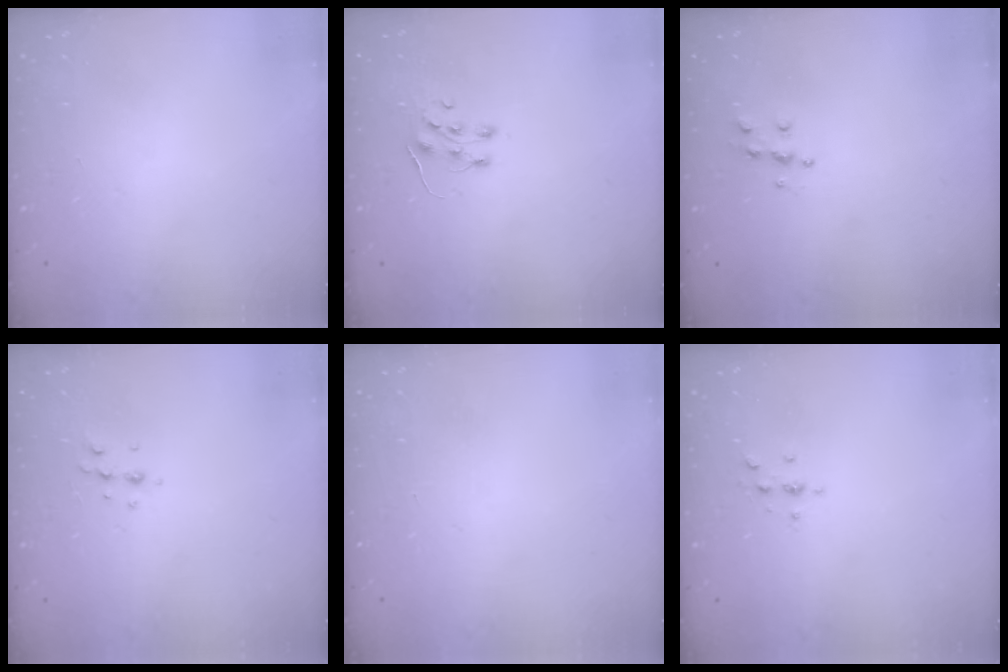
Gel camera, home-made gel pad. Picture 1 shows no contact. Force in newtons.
{"total": 7.1, "press": 7.1, "slide": 0.6}
{"total": 5.5, "press": 5.5, "slide": 0.5}
{"total": 4.8, "press": 4.7, "slide": 1.1}
{"total": 0.0}
{"total": 2.4, "press": 2.4, "slide": 0.3}